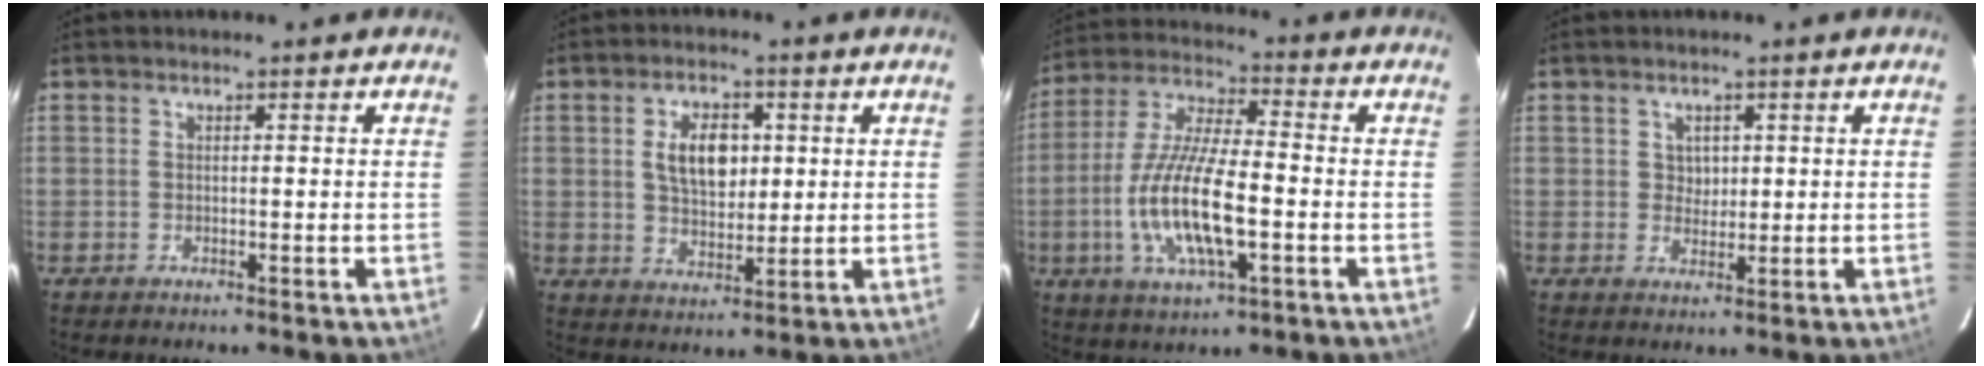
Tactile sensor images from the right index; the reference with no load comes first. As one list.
[{"total": 8.1, "force": [1.8, 4.7, 6.3], "torque": [-0.114, 0.010, 0.037]}, {"total": 15.9, "force": [-3.7, 4.8, 14.7], "torque": [-0.305, -0.007, -0.071]}, {"total": 2.6, "force": [0.8, 2.4, 0.7], "torque": [-0.006, 0.006, 0.015]}]